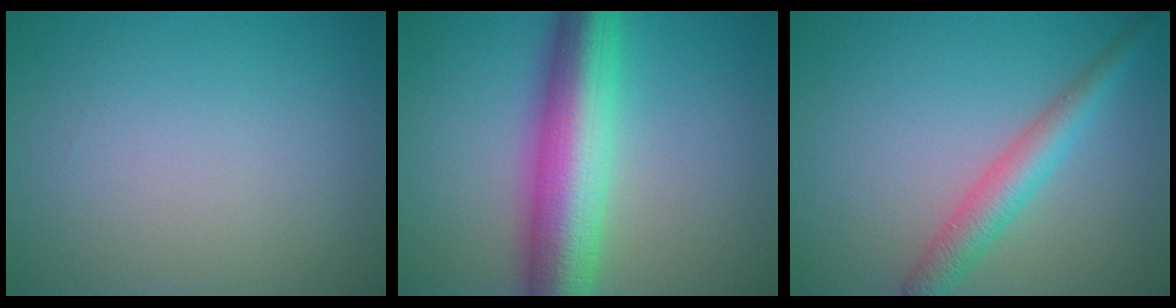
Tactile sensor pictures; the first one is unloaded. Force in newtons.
{"total": 9.8, "press": 9.8, "slide": 0.2}
{"total": 3.5, "press": 3.5, "slide": 0.1}